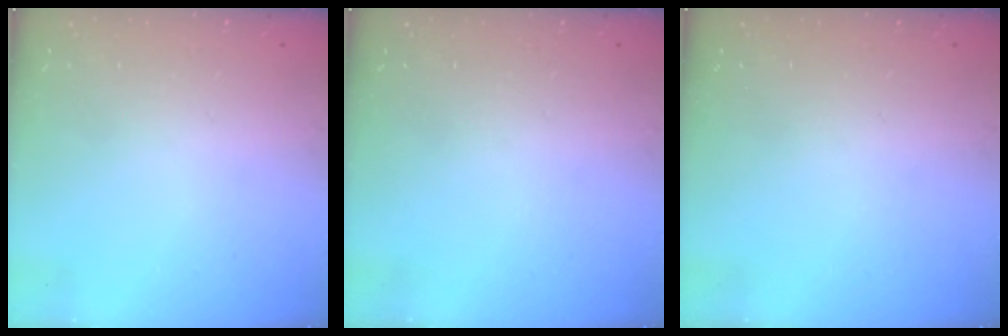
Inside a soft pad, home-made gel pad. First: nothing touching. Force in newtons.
{"total": 0.0}
{"total": 0.0}